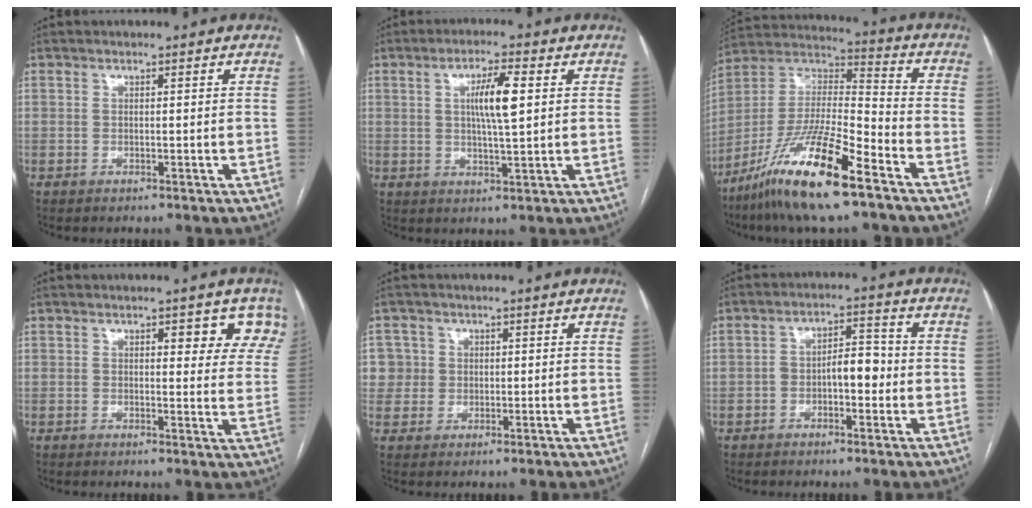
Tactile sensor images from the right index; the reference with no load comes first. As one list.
[{"total": 6.5, "force": [1.4, 0.6, 6.3], "torque": [-0.115, 0.003, 0.024]}, {"total": 19.2, "force": [-11.7, 2.2, 15.0], "torque": [-0.324, -0.029, -0.218]}, {"total": 7.2, "force": [4.4, 3.0, 4.9], "torque": [-0.035, 0.001, 0.035]}, {"total": 4.8, "force": [0.9, 4.7, -0.2], "torque": [0.019, 0.017, 0.018]}, {"total": 5.2, "force": [-1.2, 2.4, 4.5], "torque": [-0.072, 0.023, -0.021]}]